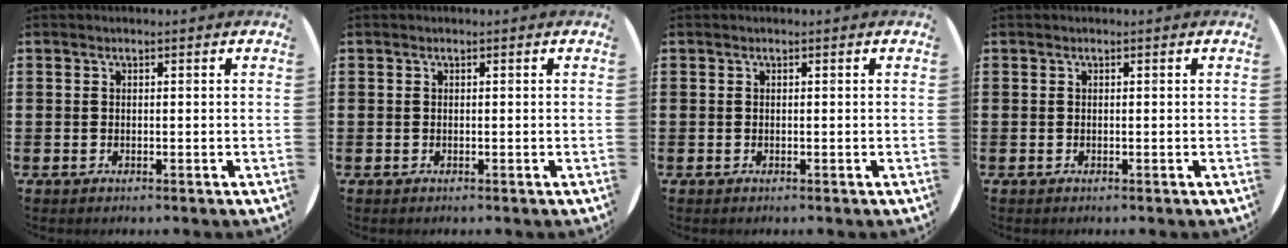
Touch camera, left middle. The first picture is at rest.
{"total": 0.0}
{"total": 0.0}
{"total": 0.0}